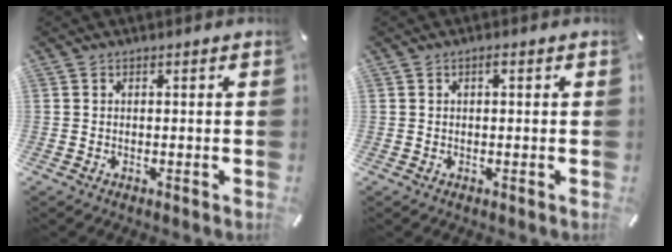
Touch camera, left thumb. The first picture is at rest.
{"total": 1.1, "force": [0.3, 0.5, 0.9], "torque": [-0.018, 0.005, 0.003]}